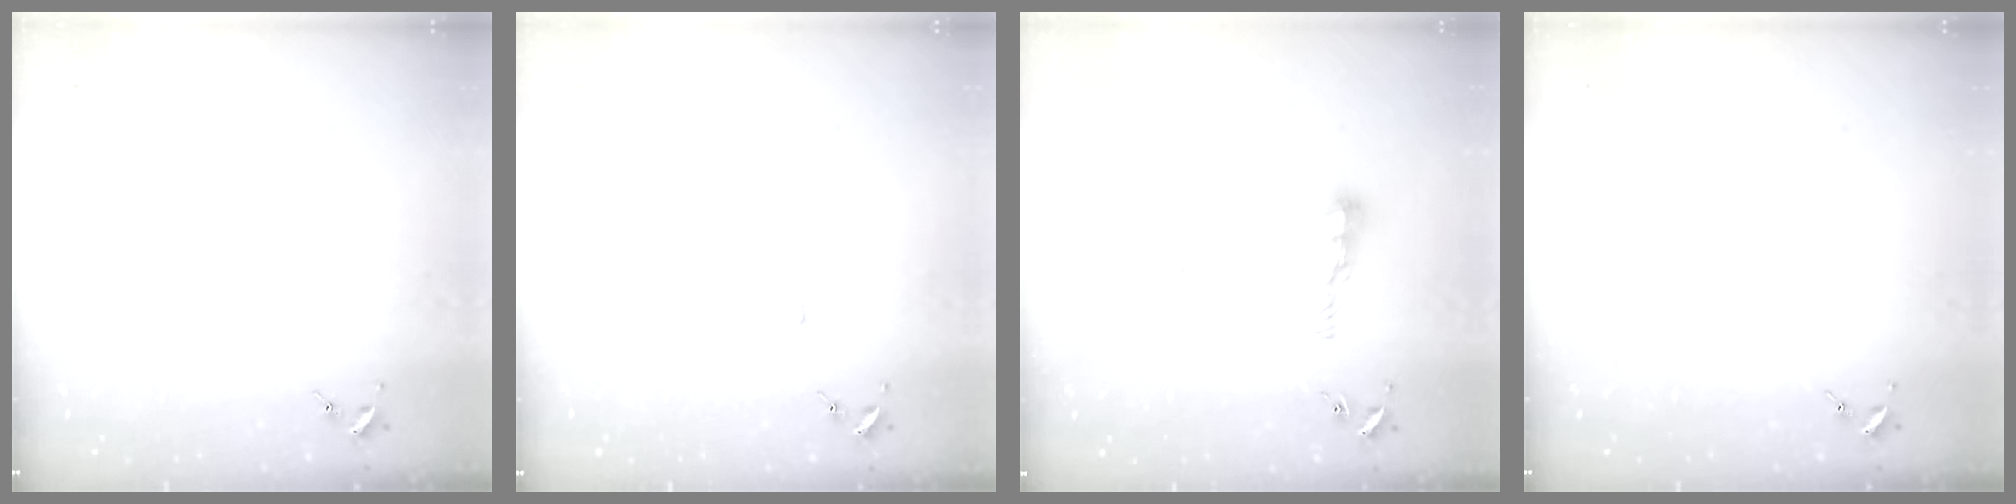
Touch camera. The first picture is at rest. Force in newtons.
{"total": 4.1, "press": 4.1, "slide": 0.4}
{"total": 13.5, "press": 13.5, "slide": 1.2}
{"total": 0.0}